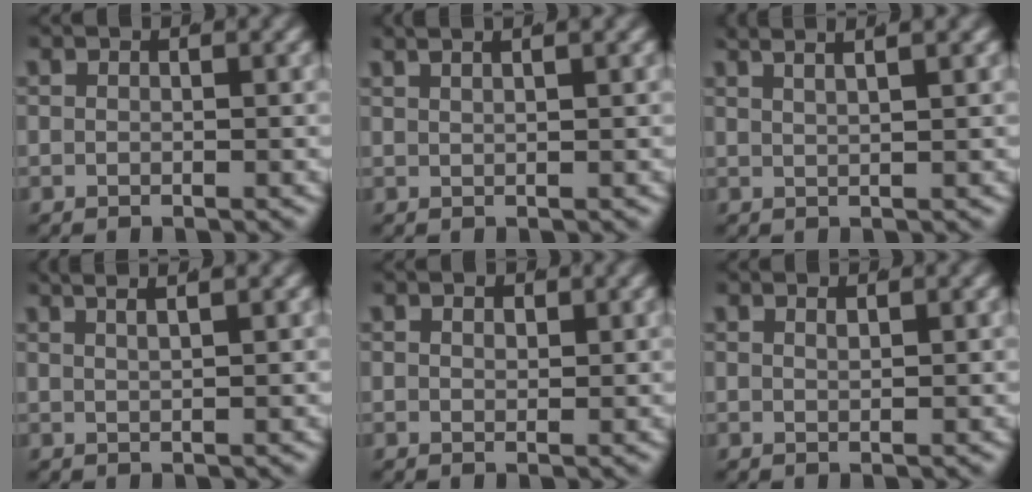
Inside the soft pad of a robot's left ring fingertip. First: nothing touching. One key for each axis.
{"total": 3.2, "fx": 2.5, "fy": 0.5, "fz": 2.0, "tx": -0.020, "ty": 0.013, "tz": 0.040}
{"total": 4.6, "fx": 3.5, "fy": 0.8, "fz": 2.9, "tx": -0.036, "ty": 0.011, "tz": 0.057}
{"total": 4.0, "fx": 2.9, "fy": 0.8, "fz": 2.6, "tx": -0.028, "ty": 0.012, "tz": 0.046}
{"total": 0.8, "fx": 0.4, "fy": 0.4, "fz": 0.5, "tx": -0.007, "ty": -0.012, "tz": 0.014}
{"total": 0.7, "fx": 0.4, "fy": -0.3, "fz": 0.4, "tx": -0.004, "ty": -0.008, "tz": 0.014}